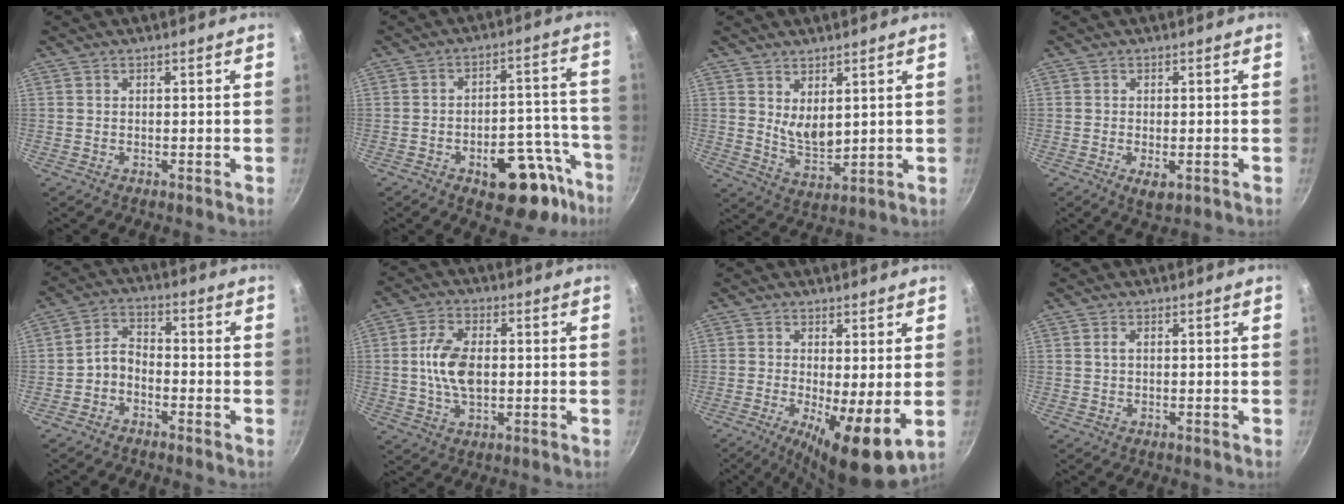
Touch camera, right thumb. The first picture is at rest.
{"total": 15.2, "force": [-8.4, 7.1, 10.6], "torque": [-0.106, 0.075, -0.109]}
{"total": 6.0, "force": [2.0, 3.0, 4.7], "torque": [-0.072, -0.028, 0.048]}
{"total": 3.0, "force": [-1.1, 1.4, 2.5], "torque": [-0.044, -0.006, -0.015]}
{"total": 4.8, "force": [-2.3, 3.2, 2.8], "torque": [-0.042, 0.030, -0.055]}
{"total": 9.4, "force": [0.3, 5.3, 7.7], "torque": [-0.148, 0.004, 0.007]}
{"total": 12.1, "force": [-2.6, 3.4, 11.3], "torque": [-0.180, -0.022, -0.029]}
{"total": 0.9, "force": [0.1, 0.5, 0.7], "torque": [-0.013, 0.002, 0.001]}